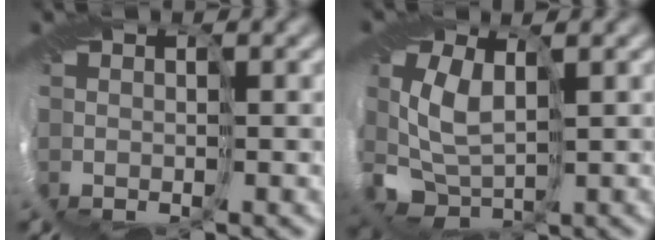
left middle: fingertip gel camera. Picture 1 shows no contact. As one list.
[{"total": 3.3, "force": [0.1, 1.8, 2.7], "torque": [-0.072, -0.004, -0.003]}]